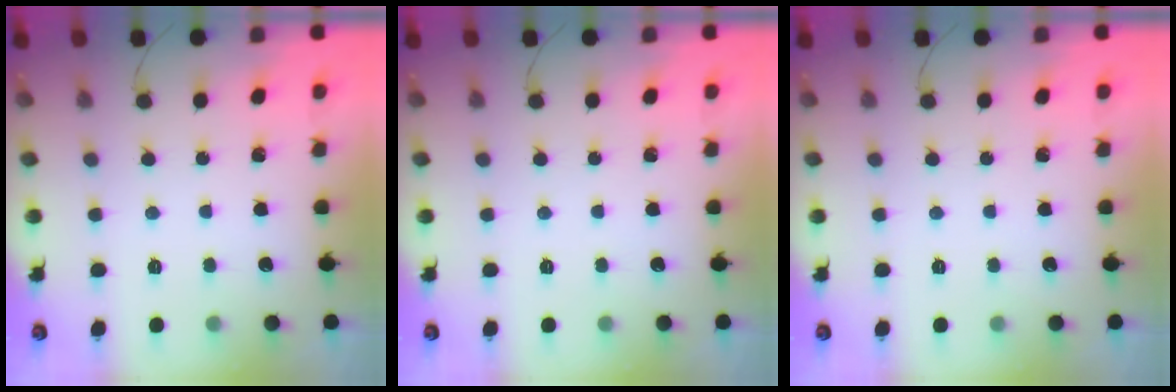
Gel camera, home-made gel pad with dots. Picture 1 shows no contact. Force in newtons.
{"total": 0.0}
{"total": 0.0}